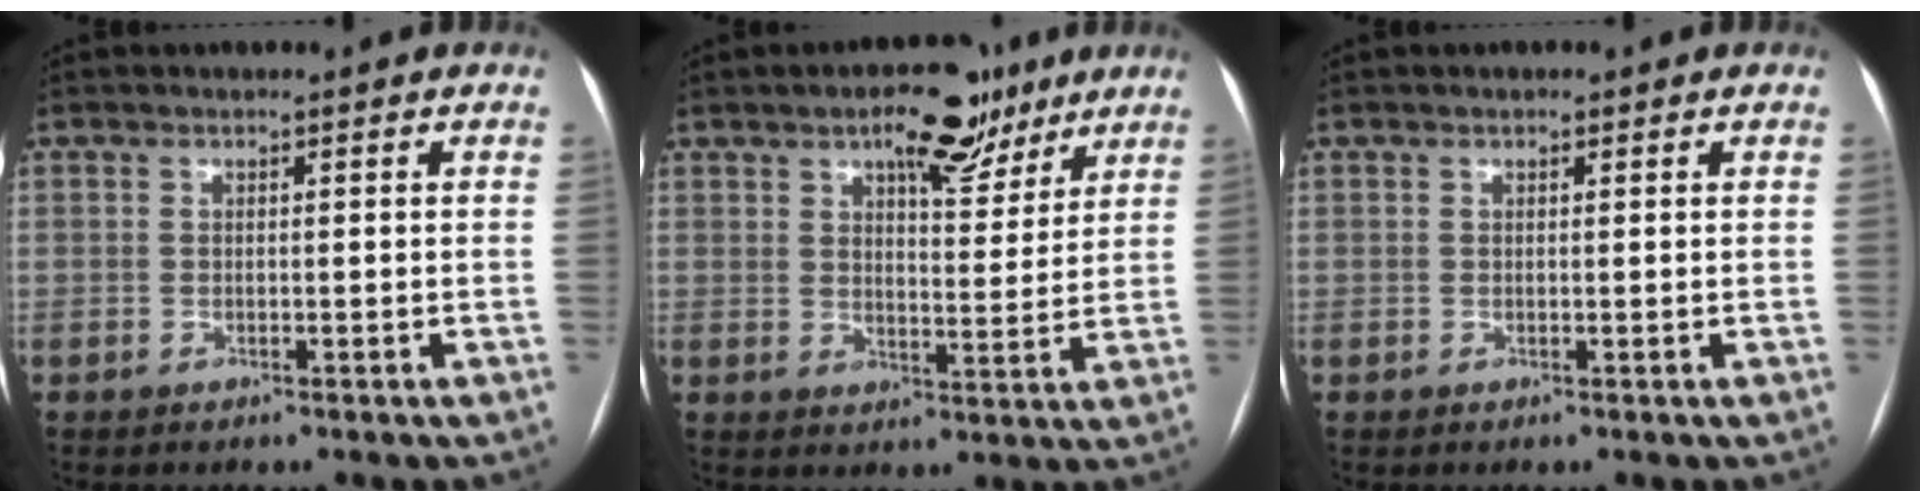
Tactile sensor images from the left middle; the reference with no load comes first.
{"total": 8.9, "force": [6.0, 3.6, 5.4], "torque": [-0.072, 0.011, 0.088]}
{"total": 0.6, "force": [0.4, 0.3, 0.4], "torque": [-0.009, 0.001, 0.005]}